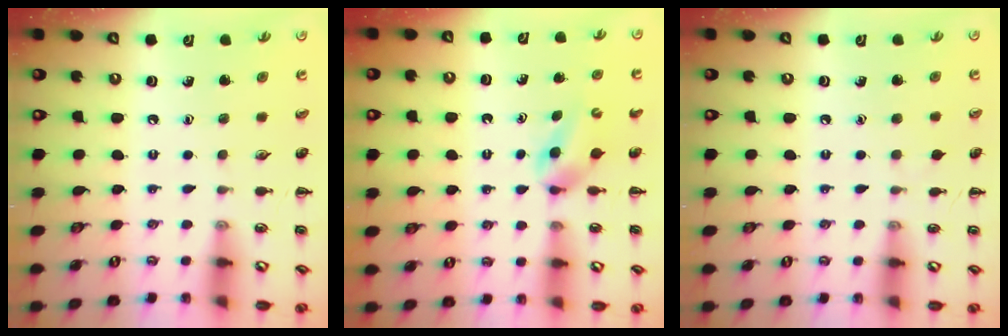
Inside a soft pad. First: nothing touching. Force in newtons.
{"total": 2.8, "press": 2.5, "slide": 1.3}
{"total": 3.4, "press": 3.2, "slide": 1.1}